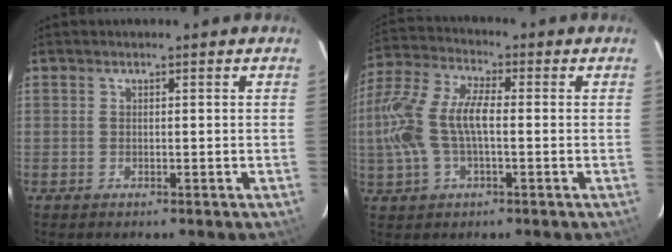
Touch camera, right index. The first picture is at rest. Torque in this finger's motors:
{"motor_torque": [0.43, -0.08, 0.36, 0.21]}